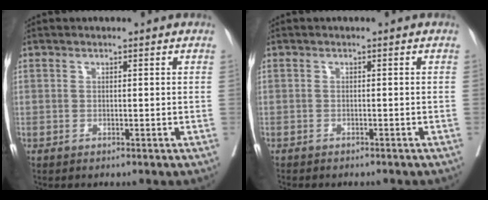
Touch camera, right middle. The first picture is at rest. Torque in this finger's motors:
{"motor_torque": [0.97, -1.17, 0.28, 0.05]}